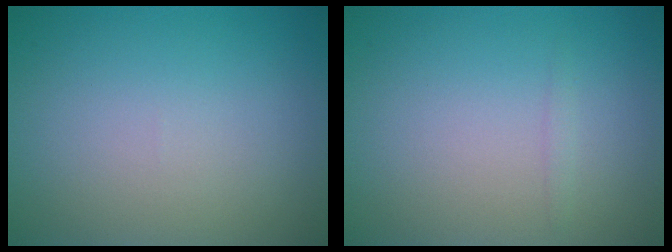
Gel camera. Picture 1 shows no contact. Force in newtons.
{"total": 0.5, "press": 0.5, "slide": 0.0}